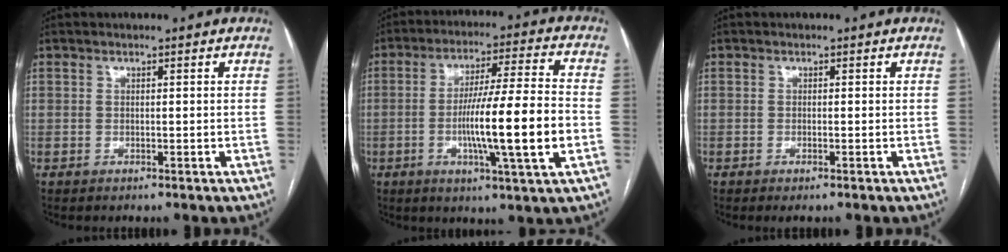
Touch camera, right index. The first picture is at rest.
{"total": 15.0, "force": [-3.1, -0.3, 14.6], "torque": [-0.249, -0.005, -0.056]}
{"total": 0.6, "force": [-0.4, -0.1, 0.4], "torque": [-0.009, -0.001, -0.005]}